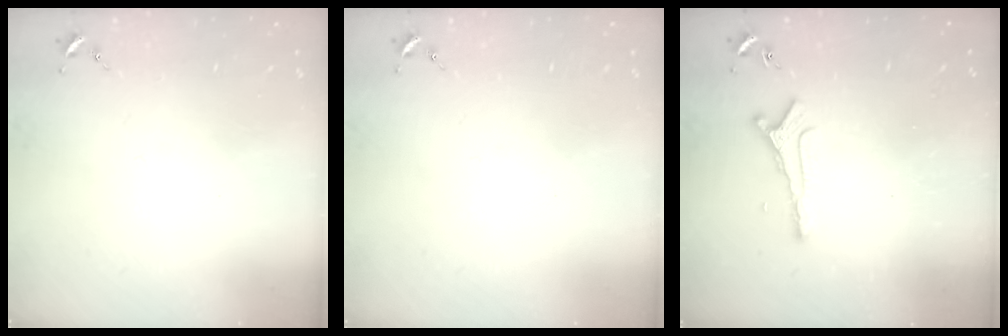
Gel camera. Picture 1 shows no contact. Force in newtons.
{"total": 0.0}
{"total": 4.9, "press": 4.8, "slide": 0.8}